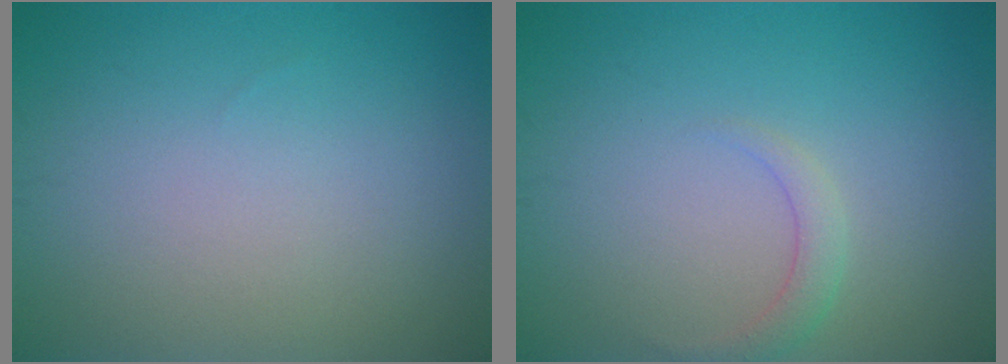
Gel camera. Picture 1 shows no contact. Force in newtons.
{"total": 1.5, "press": 1.5, "slide": 0.1}